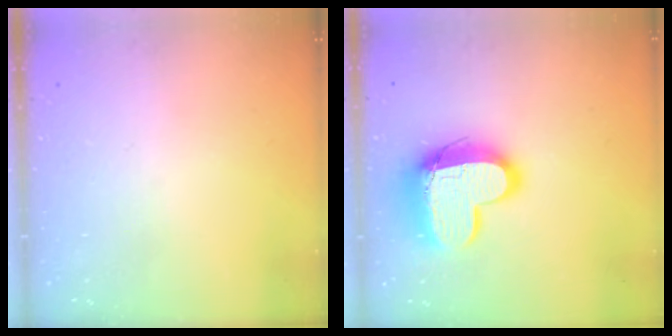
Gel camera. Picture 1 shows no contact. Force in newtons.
{"total": 15.2, "press": 15.2, "slide": 1.3}